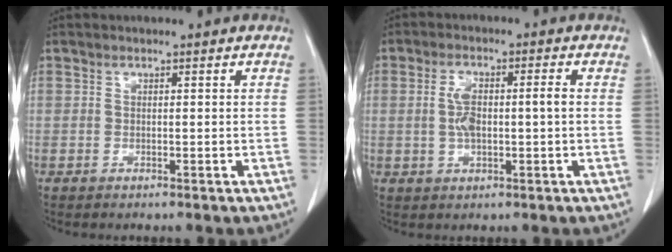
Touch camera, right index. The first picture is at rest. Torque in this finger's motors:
{"motor_torque": [0.22, -0.01, 0.13, 0.04]}